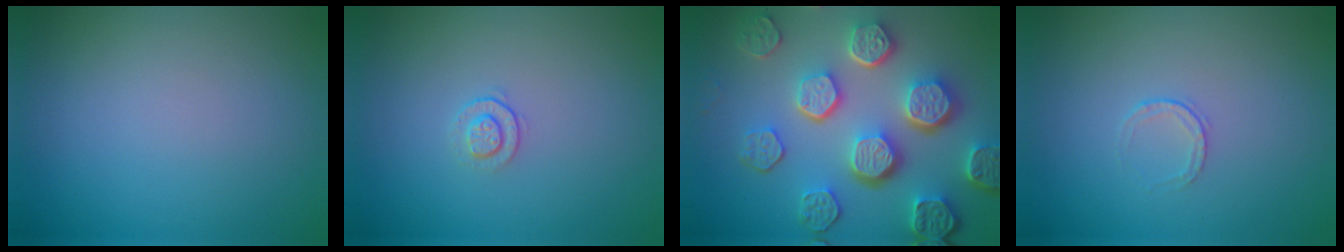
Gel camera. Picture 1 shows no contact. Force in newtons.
{"total": 1.1, "press": 0.7, "slide": 0.9}
{"total": 8.4, "press": 6.1, "slide": 5.8}
{"total": 0.7, "press": 0.5, "slide": 0.5}